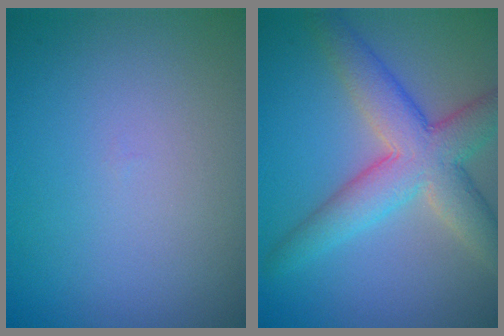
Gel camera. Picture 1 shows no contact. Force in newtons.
{"total": 6.9, "press": 6.9, "slide": 0.1}